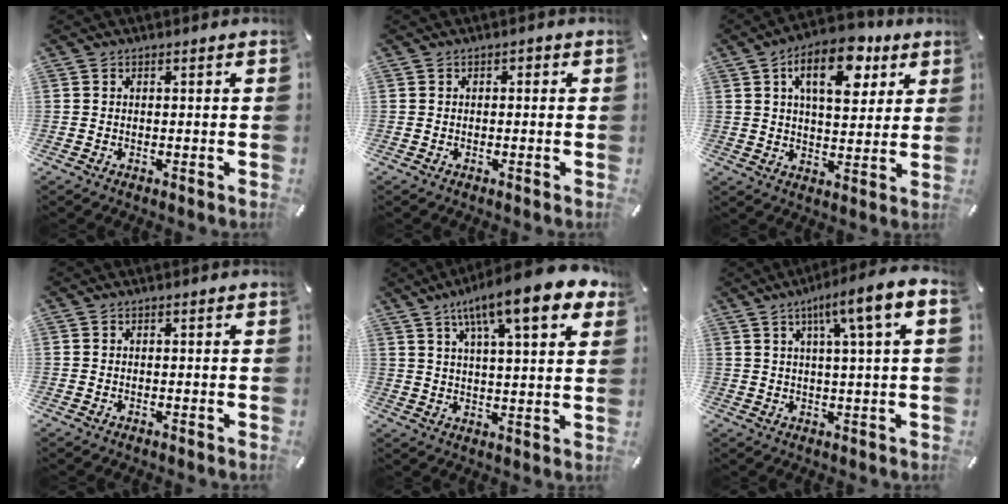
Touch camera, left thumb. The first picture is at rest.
{"total": 0.6, "force": [-0.4, 0.5, 0.2], "torque": [-0.003, 0.003, -0.009]}
{"total": 14.4, "force": [7.1, 7.7, 9.9], "torque": [-0.138, -0.024, 0.117]}
{"total": 0.0}
{"total": 15.4, "force": [9.5, 3.6, 11.6], "torque": [-0.193, -0.035, 0.151]}
{"total": 10.2, "force": [4.0, 0.8, 9.3], "torque": [-0.153, -0.016, 0.063]}